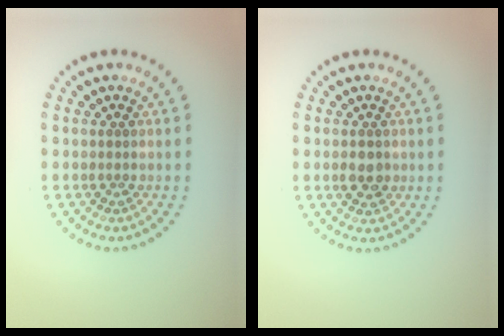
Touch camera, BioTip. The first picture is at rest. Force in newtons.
{"total": 1.8, "press": 1.8, "slide": 0.3}